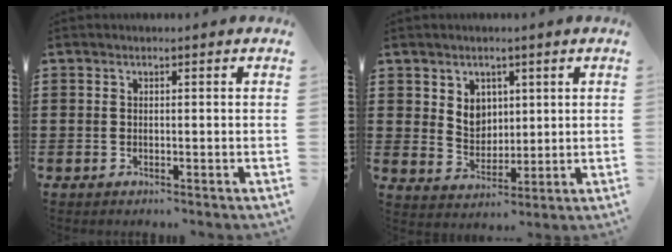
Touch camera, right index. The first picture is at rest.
{"total": 4.5, "force": [2.5, 3.6, 1.2], "torque": [-0.033, 0.006, 0.044]}